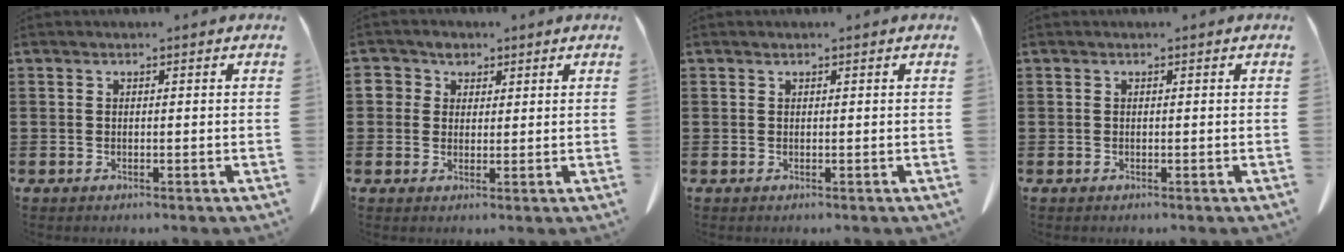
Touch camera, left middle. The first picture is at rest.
{"total": 3.3, "force": [1.6, 2.8, 0.6], "torque": [-0.019, 0.010, 0.026]}
{"total": 0.0}
{"total": 0.0}